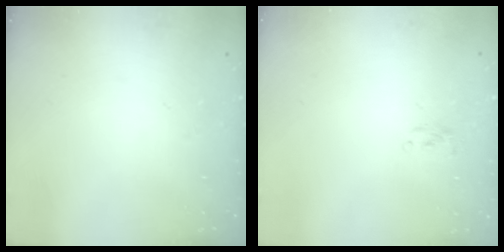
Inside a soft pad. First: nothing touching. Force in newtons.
{"total": 1.4, "press": 1.0, "slide": 0.9}